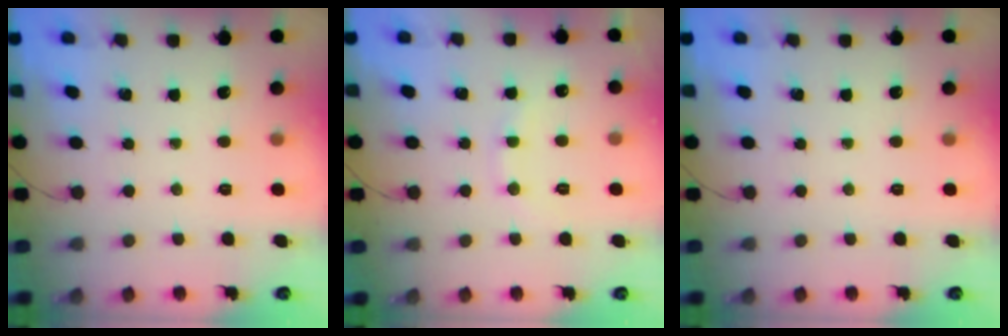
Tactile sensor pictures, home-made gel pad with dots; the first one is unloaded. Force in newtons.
{"total": 8.2, "press": 8.0, "slide": 1.6}
{"total": 0.0}